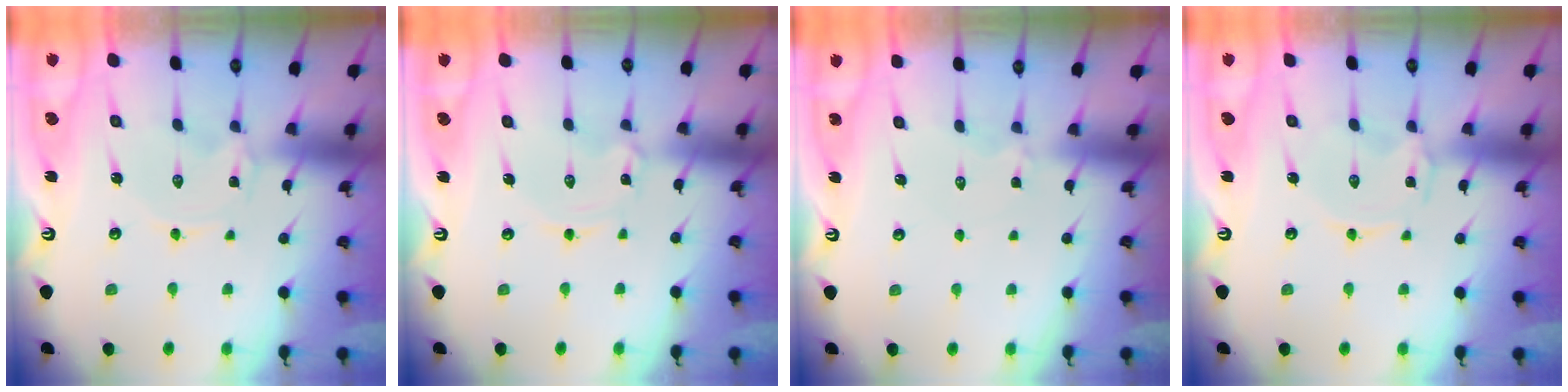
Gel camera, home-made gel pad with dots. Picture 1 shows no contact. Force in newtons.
{"total": 1.7, "press": 1.7, "slide": 0.1}
{"total": 2.8, "press": 2.7, "slide": 0.5}
{"total": 0.0}